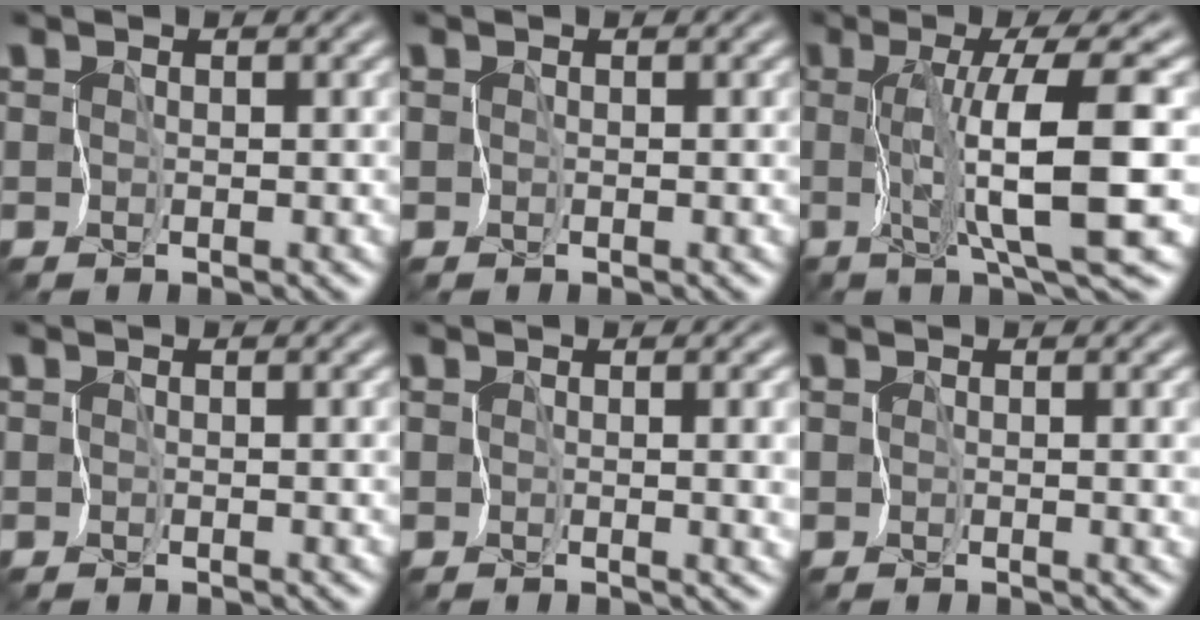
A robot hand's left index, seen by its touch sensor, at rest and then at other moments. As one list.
[{"total": 0.0}, {"total": 8.4, "force": [-0.4, 1.1, 8.3], "torque": [-0.115, 0.001, -0.009]}, {"total": 0.7, "force": [-0.1, 0.3, 0.6], "torque": [-0.007, -0.002, -0.003]}, {"total": 4.8, "force": [0.4, 2.3, 4.2], "torque": [-0.043, -0.012, 0.016]}, {"total": 3.0, "force": [0.3, 1.4, 2.6], "torque": [-0.035, -0.008, 0.012]}]